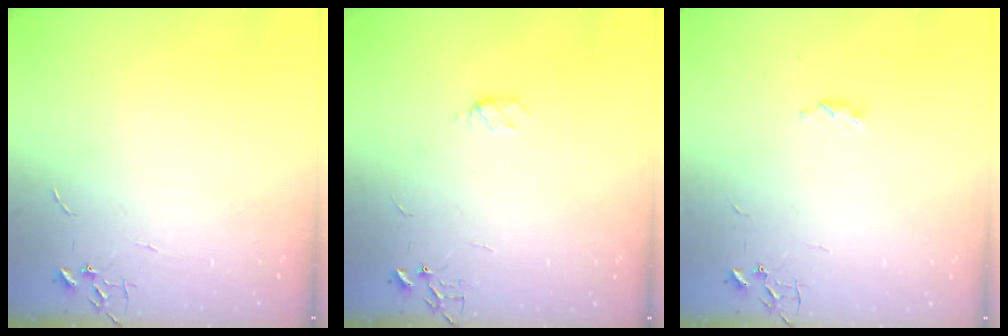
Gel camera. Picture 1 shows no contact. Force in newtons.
{"total": 3.3, "press": 3.3, "slide": 0.5}
{"total": 4.0, "press": 4.0, "slide": 0.5}